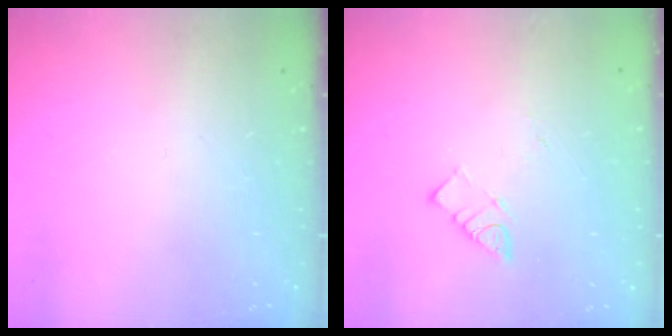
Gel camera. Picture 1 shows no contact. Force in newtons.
{"total": 3.9, "press": 3.9, "slide": 0.5}